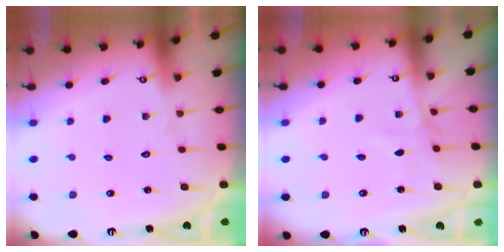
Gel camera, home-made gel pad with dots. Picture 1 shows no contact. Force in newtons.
{"total": 4.4, "press": 4.4, "slide": 0.5}